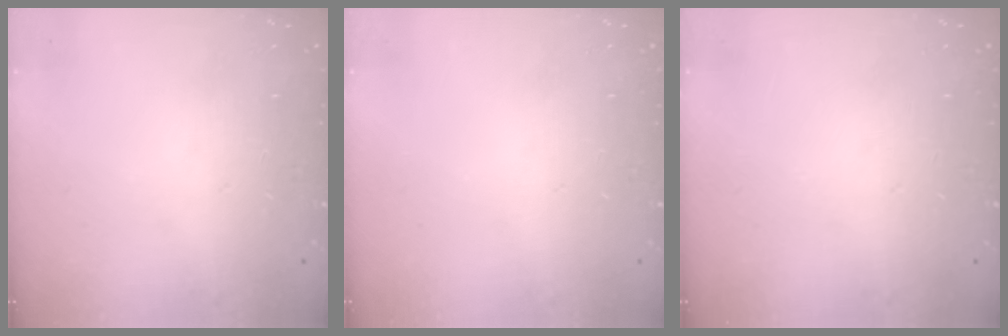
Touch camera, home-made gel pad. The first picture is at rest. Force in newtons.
{"total": 0.0}
{"total": 0.0}